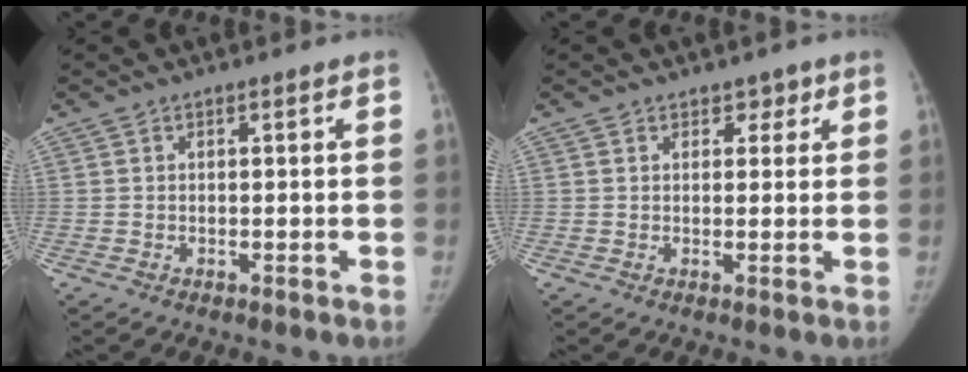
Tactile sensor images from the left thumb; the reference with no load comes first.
{"total": 2.3, "force": [1.5, 1.6, 0.6], "torque": [0.017, -0.006, 0.015]}